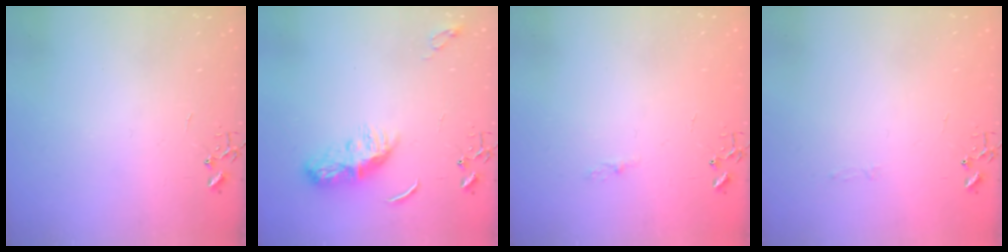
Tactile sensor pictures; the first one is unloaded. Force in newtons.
{"total": 8.7, "press": 8.7, "slide": 0.3}
{"total": 3.3, "press": 3.3, "slide": 0.4}
{"total": 2.8, "press": 2.8, "slide": 0.4}